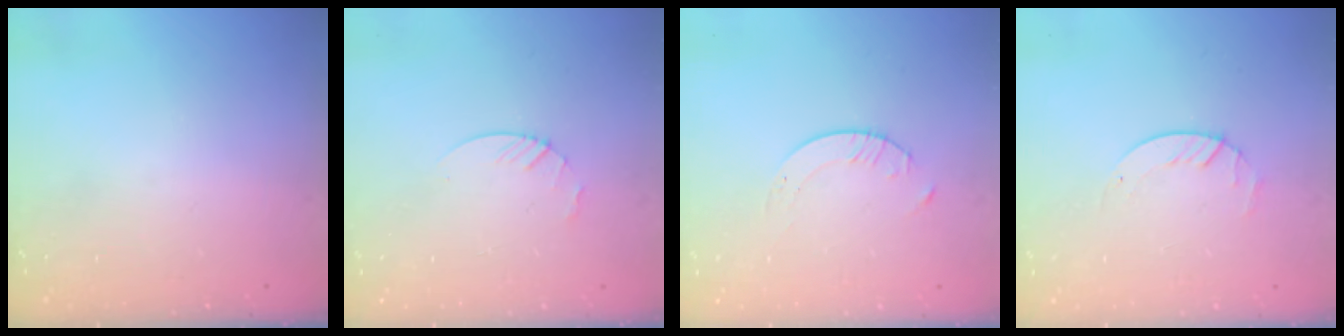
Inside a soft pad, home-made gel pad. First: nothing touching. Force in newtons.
{"total": 3.0, "press": 2.9, "slide": 0.3}
{"total": 1.7, "press": 1.7, "slide": 0.2}
{"total": 1.4, "press": 1.4, "slide": 0.2}